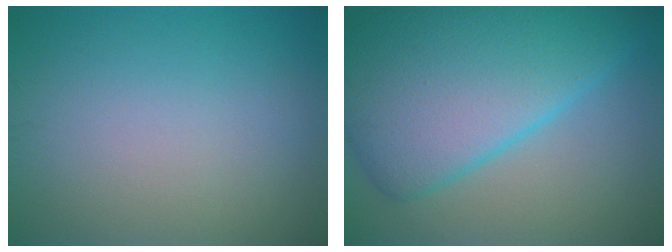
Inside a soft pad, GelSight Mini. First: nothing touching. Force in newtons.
{"total": 12.0, "press": 12.0, "slide": 0.2}